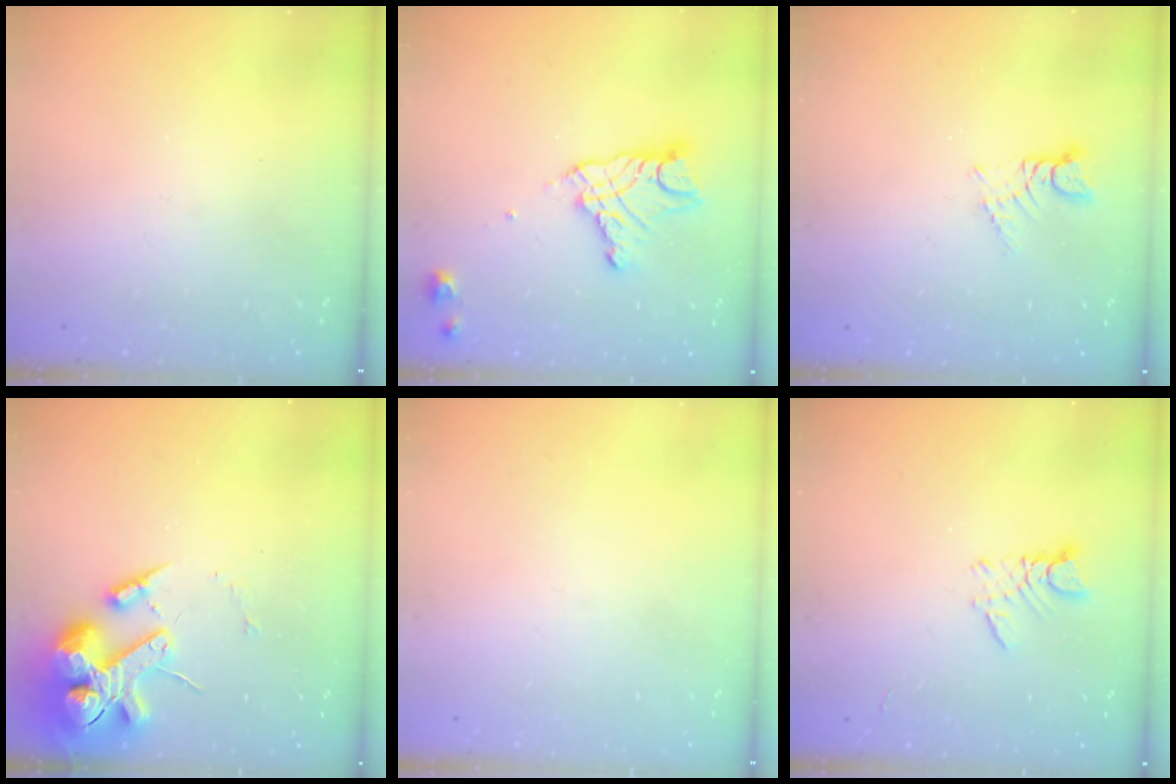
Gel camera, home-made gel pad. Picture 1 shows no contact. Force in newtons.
{"total": 11.8, "press": 11.7, "slide": 1.1}
{"total": 3.0, "press": 3.0, "slide": 0.2}
{"total": 16.4, "press": 16.2, "slide": 2.5}
{"total": 0.0}
{"total": 3.9, "press": 3.9, "slide": 0.3}